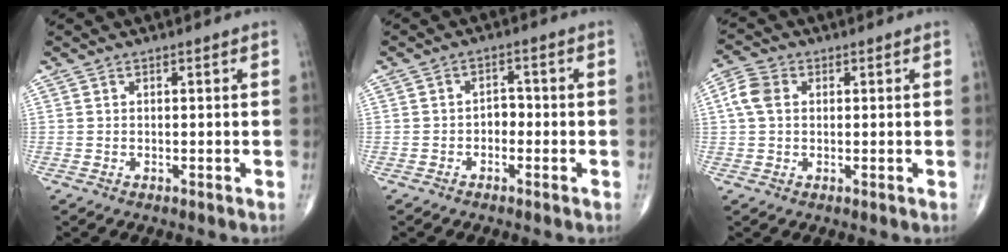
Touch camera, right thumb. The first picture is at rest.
{"total": 2.5, "force": [-0.9, 1.8, 1.5], "torque": [-0.009, 0.013, -0.023]}
{"total": 4.9, "force": [0.8, 3.6, 3.2], "torque": [-0.071, 0.013, 0.011]}